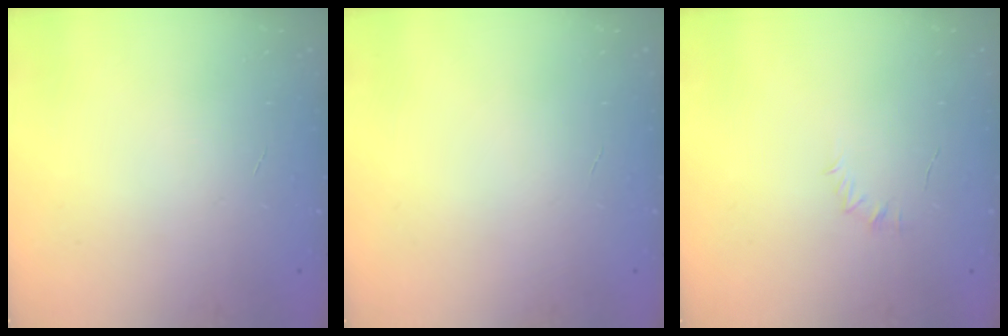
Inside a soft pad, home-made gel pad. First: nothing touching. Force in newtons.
{"total": 0.0}
{"total": 4.5, "press": 4.3, "slide": 1.4}